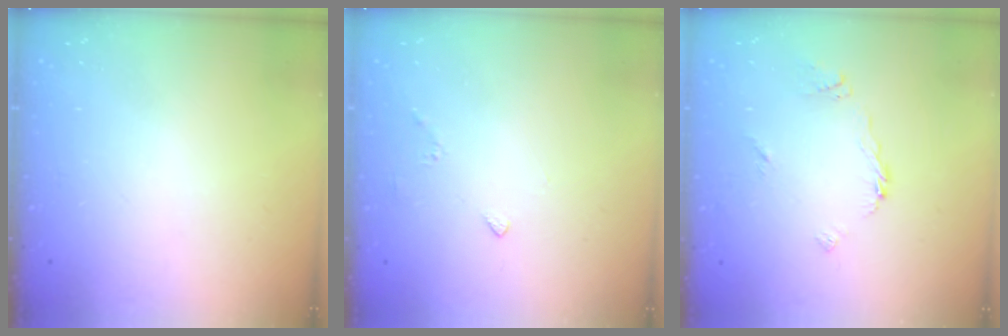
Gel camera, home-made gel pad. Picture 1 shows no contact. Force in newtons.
{"total": 2.0, "press": 2.0, "slide": 0.6}
{"total": 4.8, "press": 4.8, "slide": 0.4}